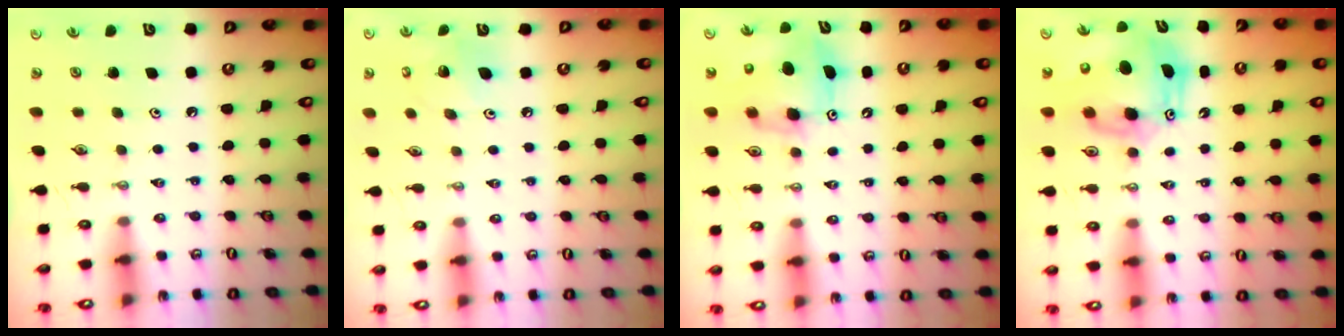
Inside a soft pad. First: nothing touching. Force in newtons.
{"total": 10.5, "press": 10.3, "slide": 2.1}
{"total": 7.9, "press": 7.9, "slide": 0.6}
{"total": 13.0, "press": 12.8, "slide": 2.3}